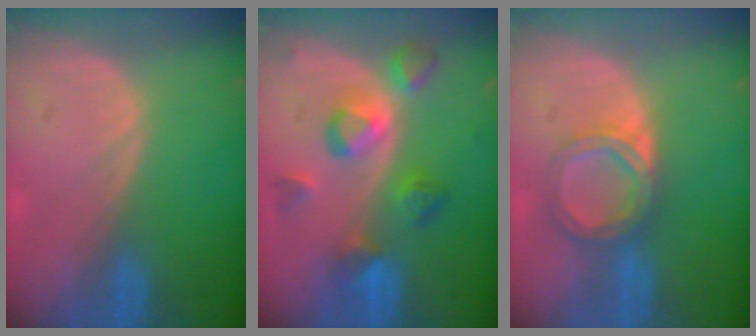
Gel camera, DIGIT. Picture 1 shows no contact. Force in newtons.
{"total": 7.6, "press": 7.5, "slide": 1.4}
{"total": 5.6, "press": 5.3, "slide": 1.9}